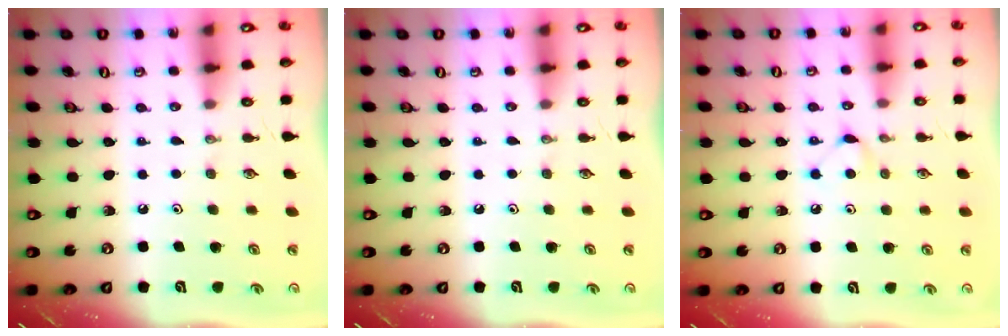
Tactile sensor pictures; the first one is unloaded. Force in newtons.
{"total": 0.0}
{"total": 5.1, "press": 5.1, "slide": 0.7}